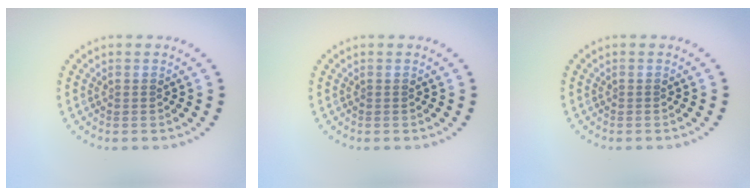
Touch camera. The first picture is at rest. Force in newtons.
{"total": 0.0}
{"total": 0.0}